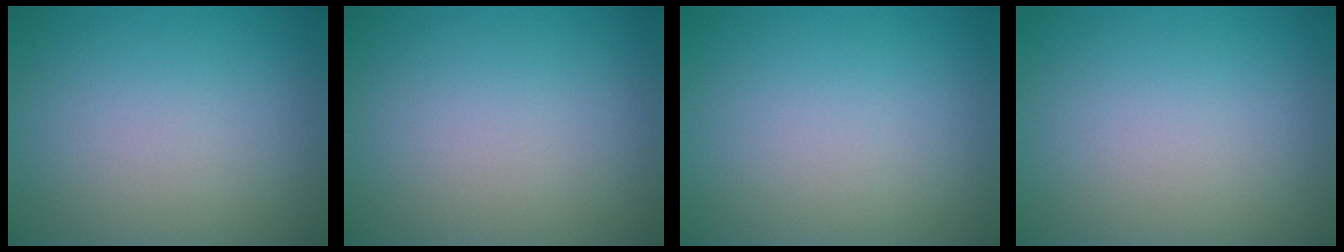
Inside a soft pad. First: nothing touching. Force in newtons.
{"total": 0.0}
{"total": 0.0}
{"total": 0.0}